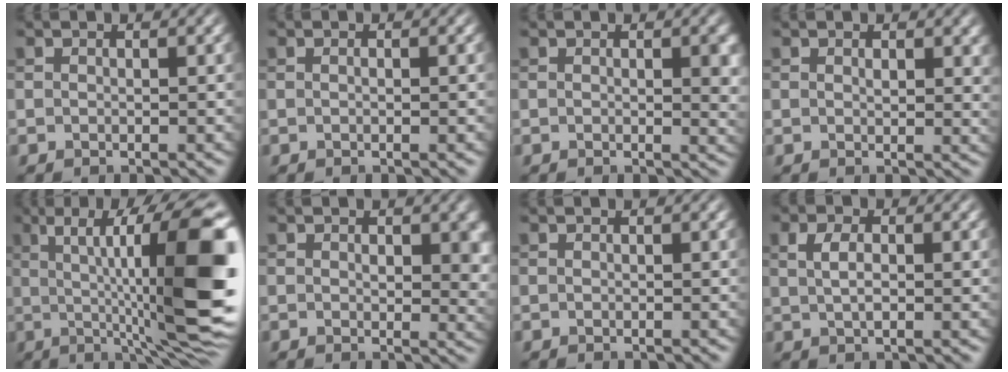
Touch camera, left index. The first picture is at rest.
{"total": 1.1, "force": [0.0, 0.3, 1.0], "torque": [-0.012, 0.002, -0.002]}
{"total": 2.5, "force": [0.4, 0.8, 2.3], "torque": [-0.024, -0.005, 0.006]}
{"total": 1.9, "force": [0.8, 1.0, 1.4], "torque": [-0.015, -0.004, 0.015]}
{"total": 15.9, "force": [1.4, 3.8, 15.4], "torque": [-0.201, 0.016, 0.020]}
{"total": 3.9, "force": [0.8, 2.3, 3.1], "torque": [-0.031, -0.007, 0.015]}
{"total": 0.0}
{"total": 3.0, "force": [0.7, 1.3, 2.6], "torque": [-0.048, 0.003, 0.009]}